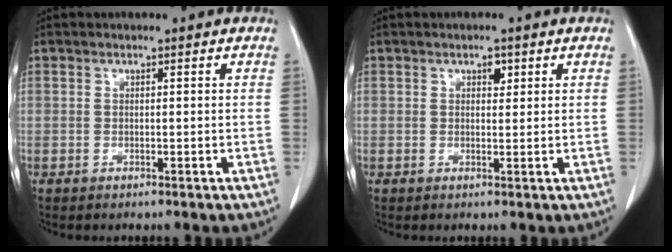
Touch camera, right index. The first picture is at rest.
{"total": 1.5, "force": [0.7, 0.8, 1.0], "torque": [-0.012, -0.002, 0.010]}